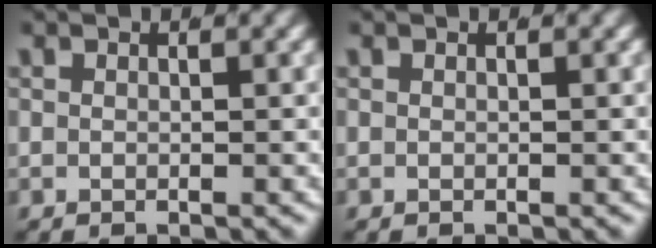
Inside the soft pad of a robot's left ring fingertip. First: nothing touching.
{"total": 0.0}